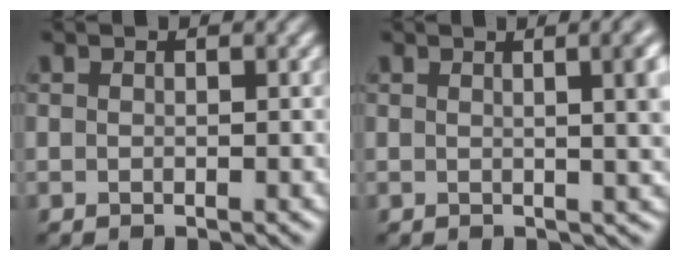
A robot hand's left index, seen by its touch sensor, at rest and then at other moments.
{"total": 7.6, "force": [1.9, 3.3, 6.6], "torque": [-0.020, 0.031, 0.014]}